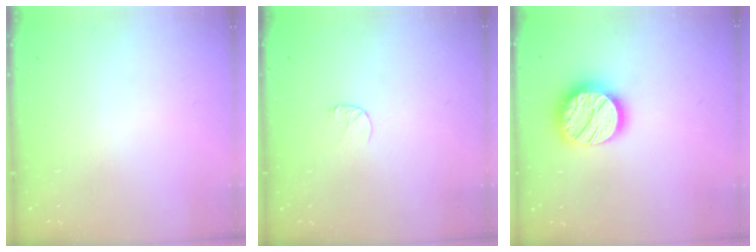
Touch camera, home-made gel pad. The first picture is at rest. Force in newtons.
{"total": 5.1, "press": 5.0, "slide": 0.4}
{"total": 19.2, "press": 19.1, "slide": 1.2}